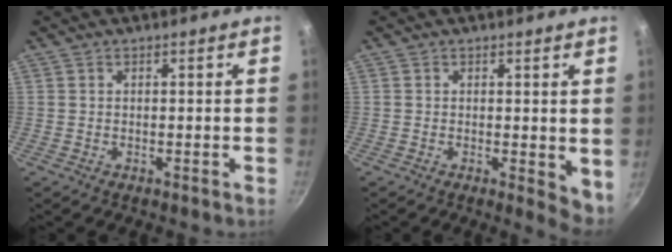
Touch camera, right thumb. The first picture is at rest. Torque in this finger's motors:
{"motor_torque": [0.22, 0.20, 0.06, -0.24, 0.02]}